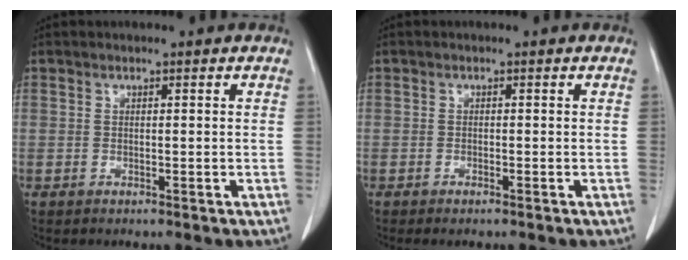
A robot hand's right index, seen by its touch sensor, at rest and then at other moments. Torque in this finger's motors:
{"motor_torque": [-0.01, 0.06, -0.02, 0.00]}